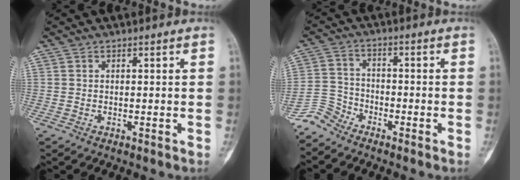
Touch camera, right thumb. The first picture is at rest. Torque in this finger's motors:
{"motor_torque": [0.66, -0.26, -0.39, -0.17, -0.07]}